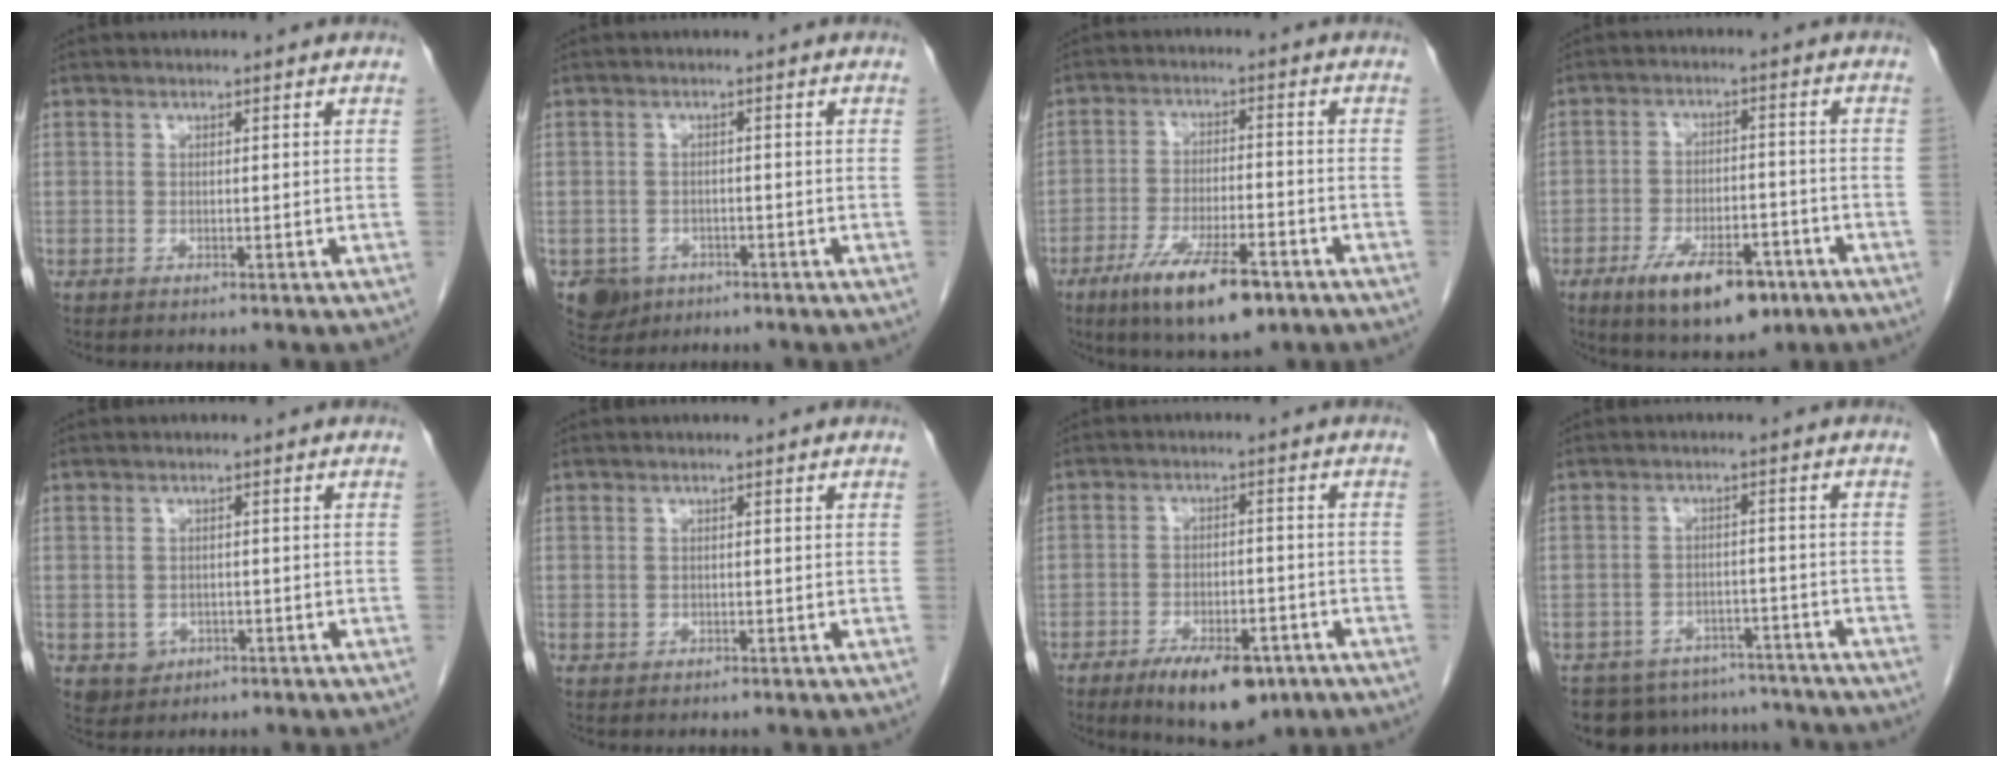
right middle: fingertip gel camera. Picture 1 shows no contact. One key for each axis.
{"total": 4.2, "fx": -2.3, "fy": 3.4, "fz": 0.7, "tx": -0.008, "ty": 0.005, "tz": -0.034}
{"total": 11.5, "fx": -7.0, "fy": 2.8, "fz": 8.7, "tx": -0.154, "ty": -0.018, "tz": -0.113}
{"total": 11.0, "fx": -6.5, "fy": 4.4, "fz": 7.7, "tx": -0.123, "ty": -0.007, "tz": -0.099}
{"total": 3.1, "fx": -1.0, "fy": 2.8, "fz": 0.9, "tx": -0.014, "ty": 0.002, "tz": -0.006}
{"total": 0.5, "fx": 0.0, "fy": 0.5, "fz": 0.1, "tx": -0.001, "ty": 0.002, "tz": 0.001}
{"total": 10.2, "fx": -6.5, "fy": 4.2, "fz": 6.6, "tx": -0.097, "ty": -0.005, "tz": -0.096}
{"total": 12.8, "fx": -11.5, "fy": 5.4, "fz": 2.0, "tx": -0.035, "ty": 0.011, "tz": -0.142}